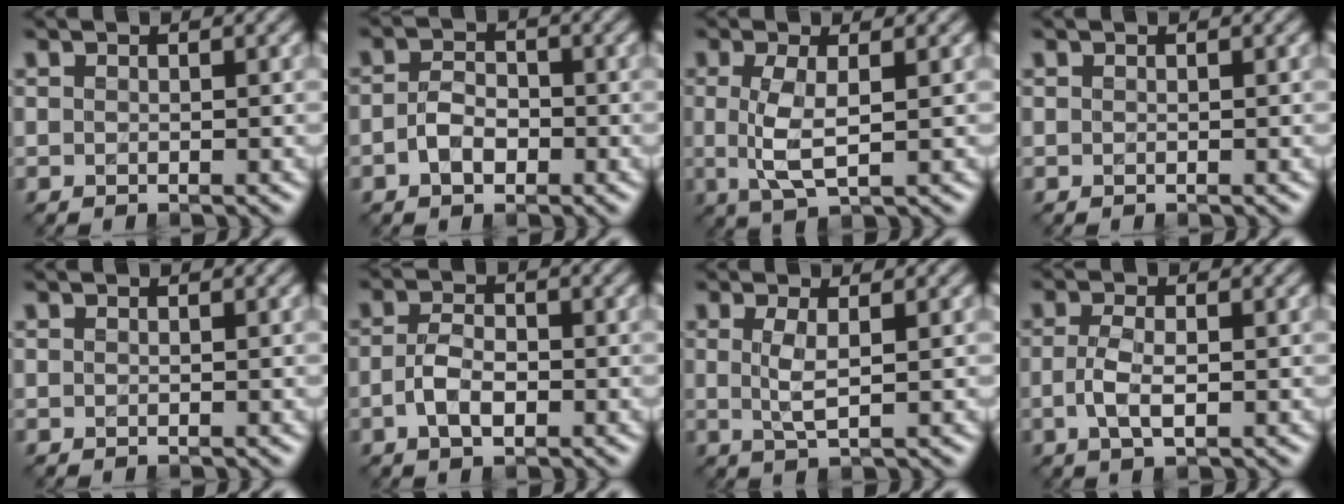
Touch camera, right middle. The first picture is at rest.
{"total": 2.7, "force": [-0.9, 1.7, 1.8], "torque": [-0.035, 0.003, -0.020]}
{"total": 3.6, "force": [0.1, 1.0, 3.4], "torque": [-0.077, -0.002, 0.005]}
{"total": 0.0}
{"total": 0.0}
{"total": 3.2, "force": [-0.9, 1.7, 2.5], "torque": [-0.049, 0.000, -0.020]}
{"total": 2.3, "force": [0.4, 0.5, 2.2], "torque": [-0.050, -0.001, 0.008]}
{"total": 2.9, "force": [-0.5, 1.2, 2.6], "torque": [-0.059, -0.004, -0.010]}